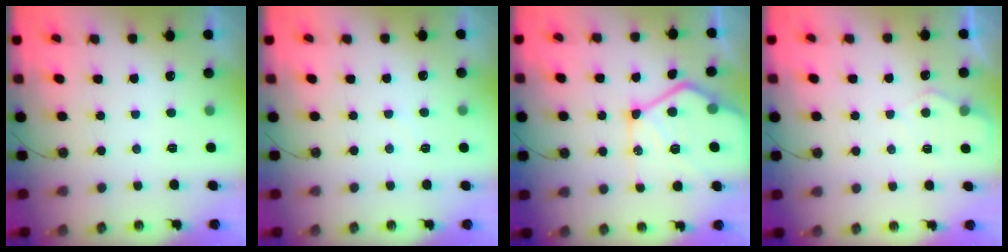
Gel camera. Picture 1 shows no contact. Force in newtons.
{"total": 3.5, "press": 3.5, "slide": 0.4}
{"total": 18.1, "press": 18.0, "slide": 2.1}
{"total": 5.0, "press": 4.9, "slide": 0.4}